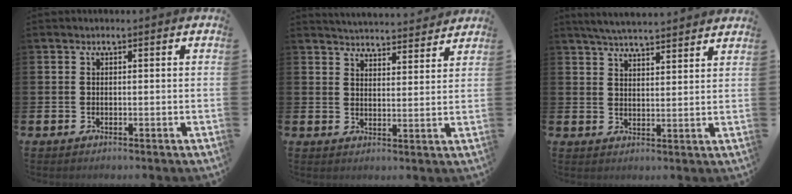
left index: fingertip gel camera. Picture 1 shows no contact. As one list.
[{"total": 4.9, "force": [4.9, 0.4, 0.1], "torque": [-0.009, -0.035, 0.086]}, {"total": 5.0, "force": [4.9, 0.0, 0.8], "torque": [-0.034, -0.024, 0.090]}]